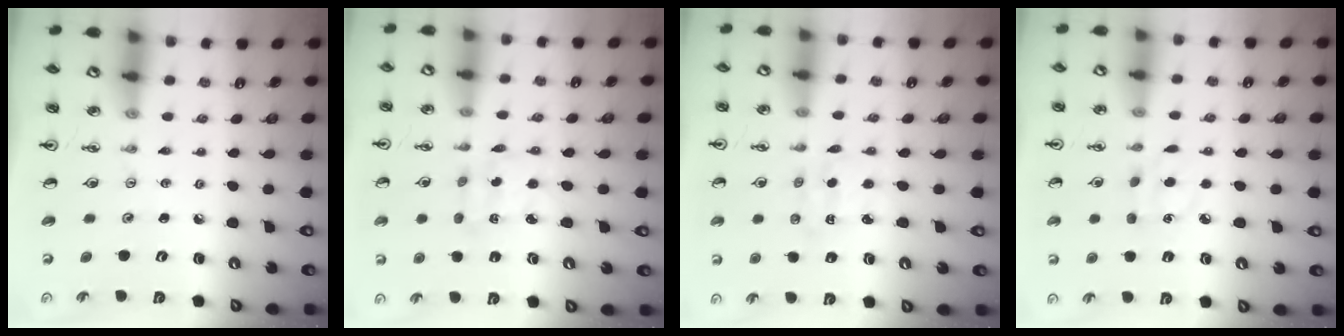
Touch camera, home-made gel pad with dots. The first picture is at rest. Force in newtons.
{"total": 2.3, "press": 2.3, "slide": 0.3}
{"total": 1.8, "press": 1.6, "slide": 0.6}
{"total": 5.8, "press": 5.8, "slide": 0.6}